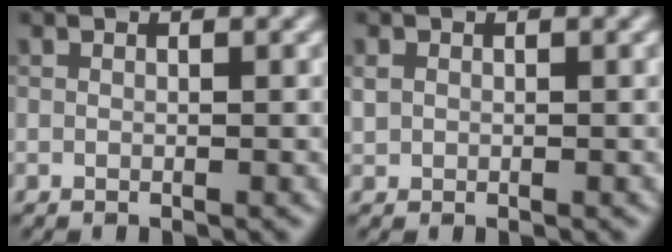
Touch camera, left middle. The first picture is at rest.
{"total": 0.9, "force": [0.1, 0.8, 0.3], "torque": [-0.005, 0.000, 0.002]}